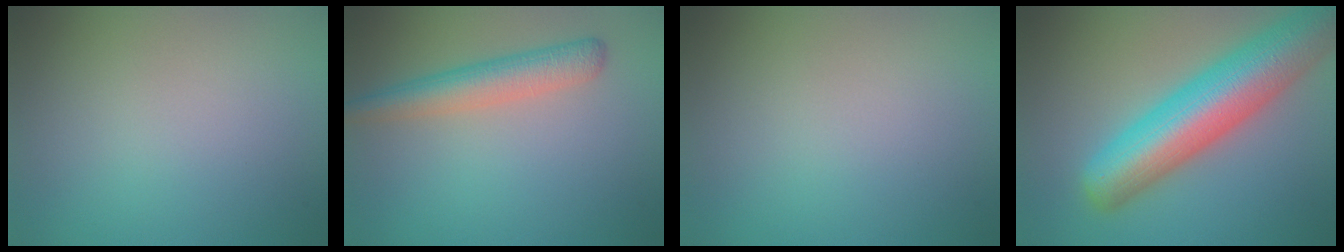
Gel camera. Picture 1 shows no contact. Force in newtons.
{"total": 3.6, "press": 3.6, "slide": 0.1}
{"total": 0.0}
{"total": 10.3, "press": 10.3, "slide": 0.4}